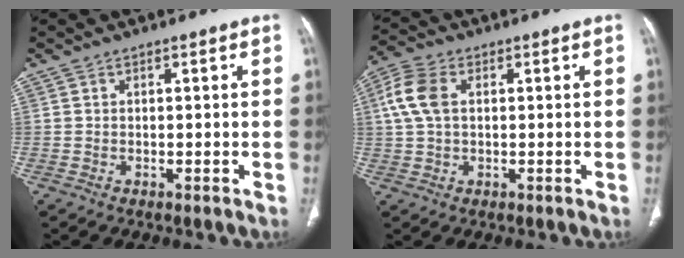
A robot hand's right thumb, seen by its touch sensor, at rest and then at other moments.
{"total": 7.2, "force": [1.2, 4.7, 5.3], "torque": [-0.129, 0.019, 0.024]}